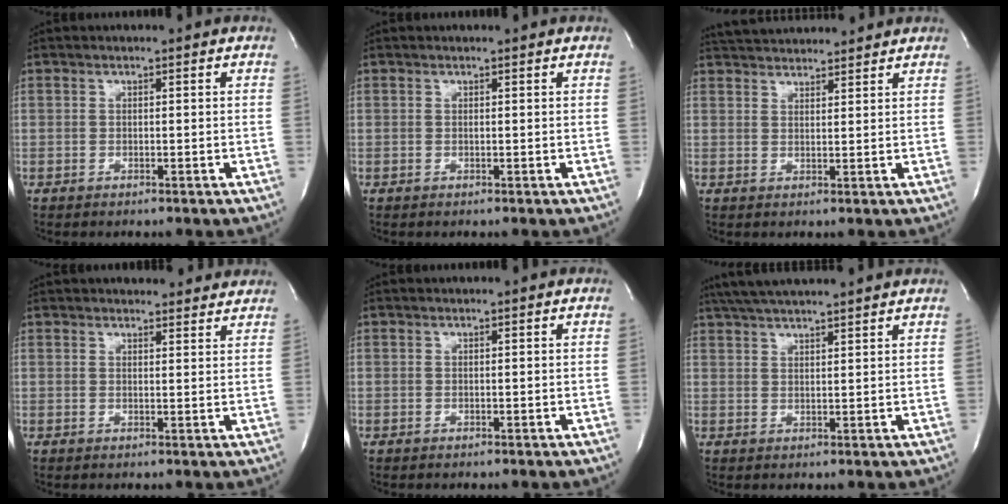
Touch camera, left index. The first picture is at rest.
{"total": 0.0}
{"total": 9.6, "force": [9.2, 1.6, 2.5], "torque": [-0.048, 0.025, 0.136]}
{"total": 8.8, "force": [8.2, 2.1, 2.5], "torque": [-0.020, 0.005, 0.086]}
{"total": 0.0}
{"total": 10.8, "force": [9.6, 0.4, 5.0], "torque": [-0.090, 0.034, 0.146]}